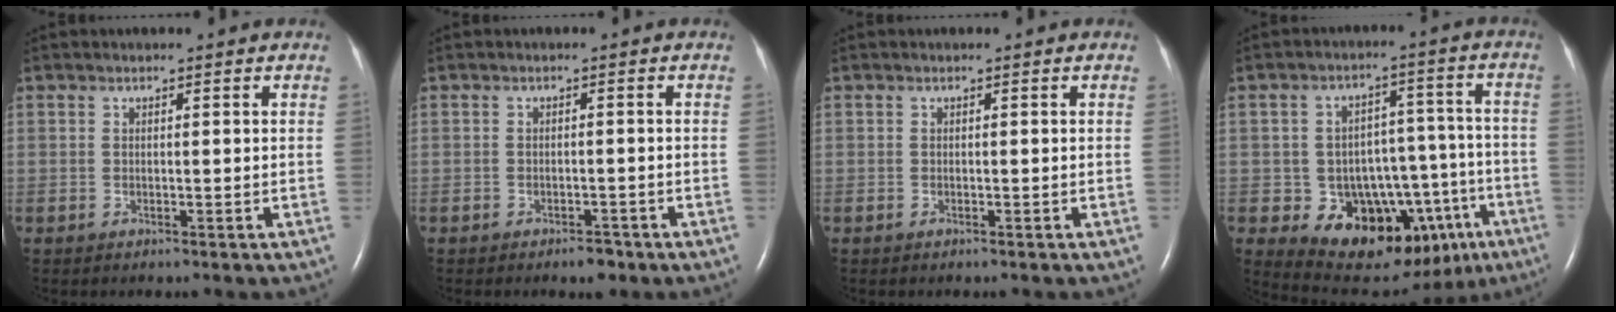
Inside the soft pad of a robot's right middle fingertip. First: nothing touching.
{"total": 2.1, "force": [-1.6, 0.9, 1.1], "torque": [-0.016, 0.001, -0.018]}
{"total": 0.0}
{"total": 16.5, "force": [-8.3, 10.4, 9.8], "torque": [-0.101, 0.057, -0.105]}